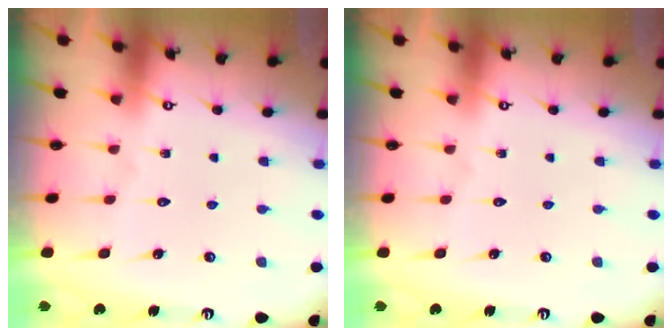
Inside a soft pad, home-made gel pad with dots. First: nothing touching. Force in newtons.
{"total": 0.0}